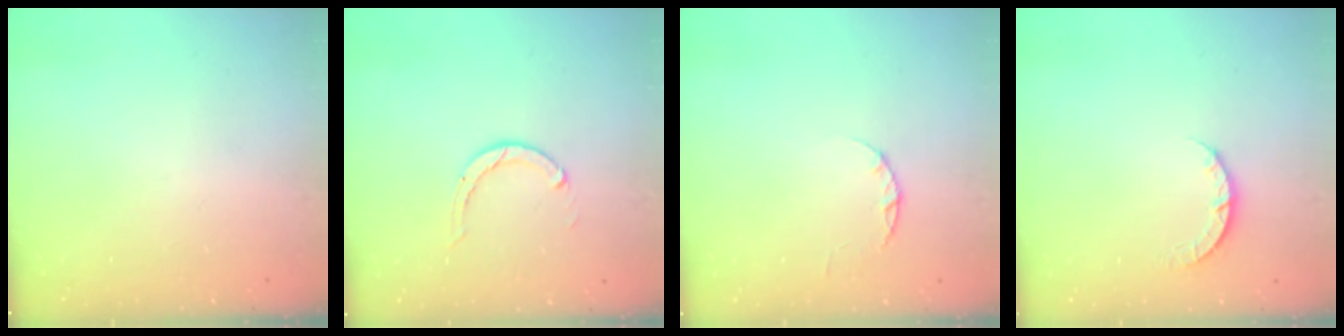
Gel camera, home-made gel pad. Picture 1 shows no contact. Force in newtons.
{"total": 1.9, "press": 1.9, "slide": 0.2}
{"total": 2.4, "press": 2.3, "slide": 0.4}
{"total": 3.4, "press": 3.4, "slide": 0.4}